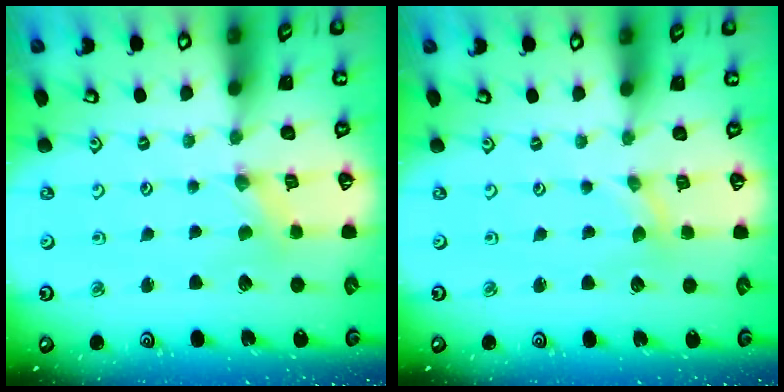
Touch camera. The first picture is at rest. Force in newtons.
{"total": 0.0}